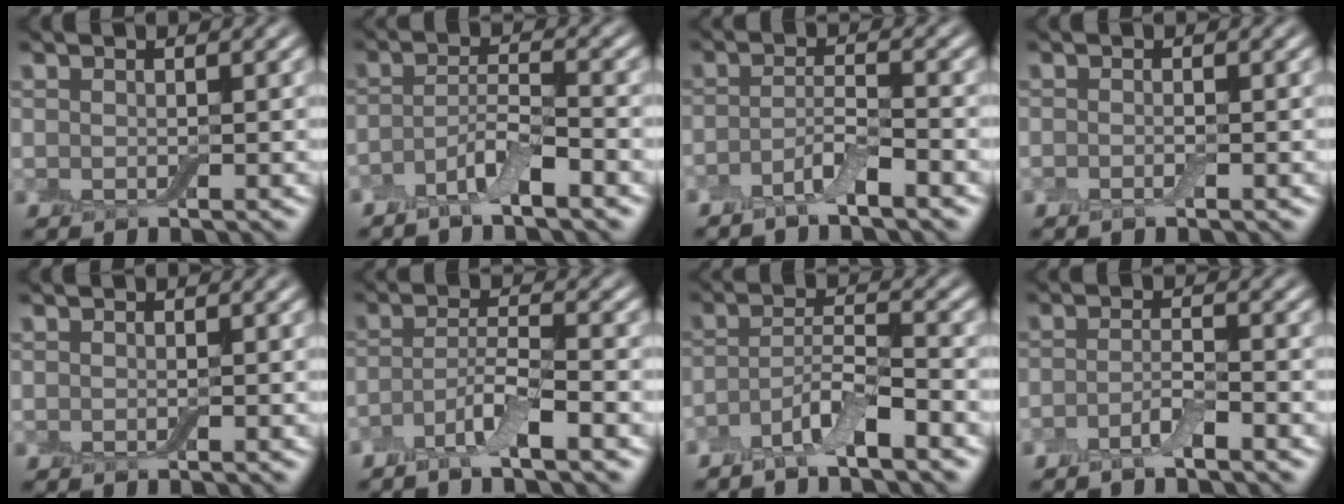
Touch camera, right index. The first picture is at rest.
{"total": 3.5, "force": [-2.5, 0.6, 2.4], "torque": [-0.048, 0.004, -0.055]}
{"total": 2.6, "force": [-2.0, 0.3, 1.7], "torque": [-0.033, 0.003, -0.047]}
{"total": 0.6, "force": [-0.4, 0.0, 0.4], "torque": [-0.009, 0.000, -0.008]}
{"total": 0.0}
{"total": 3.6, "force": [-2.2, 0.5, 2.7], "torque": [-0.054, 0.001, -0.052]}
{"total": 4.1, "force": [-2.9, 0.7, 2.9], "torque": [-0.054, 0.002, -0.061]}
{"total": 1.9, "force": [-1.4, 0.2, 1.3], "torque": [-0.025, 0.003, -0.032]}